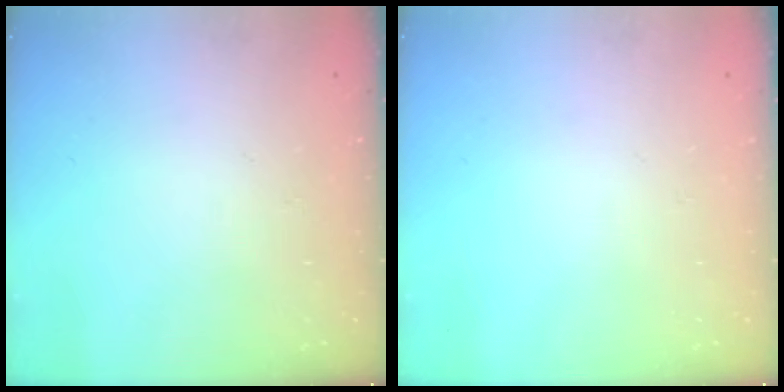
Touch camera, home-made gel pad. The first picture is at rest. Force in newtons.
{"total": 0.0}